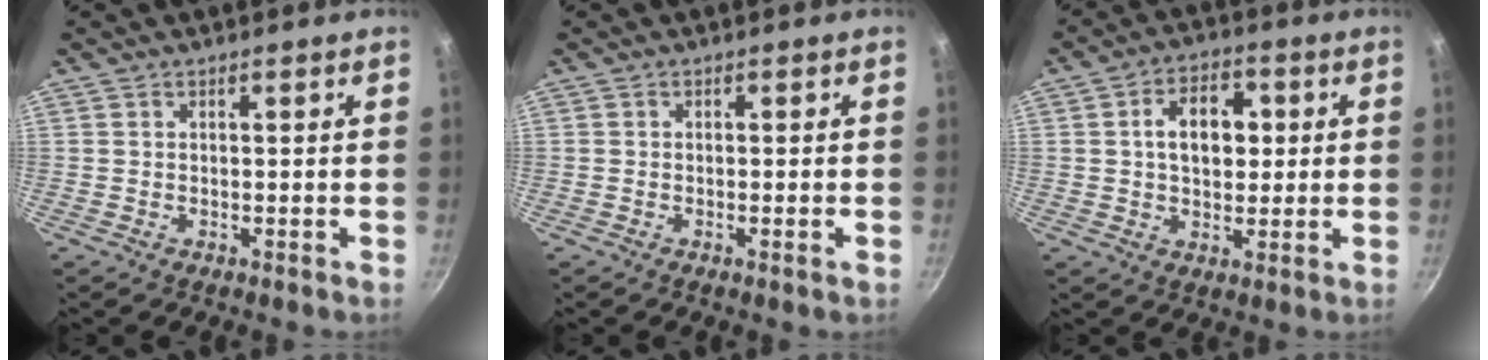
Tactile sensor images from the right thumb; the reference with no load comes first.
{"total": 1.0, "force": [-0.4, 0.0, 0.9], "torque": [-0.021, 0.002, -0.008]}
{"total": 9.3, "force": [1.4, 6.3, 6.7], "torque": [-0.076, 0.010, 0.015]}